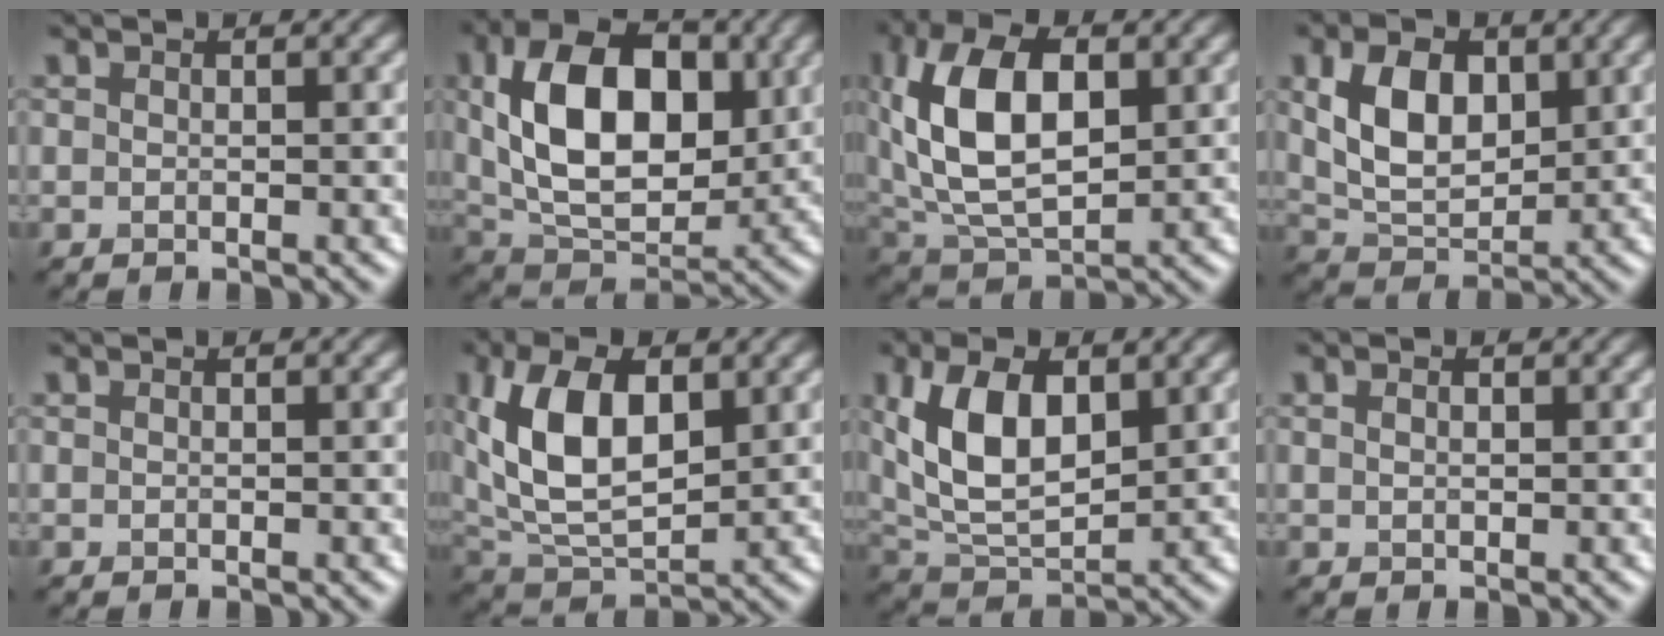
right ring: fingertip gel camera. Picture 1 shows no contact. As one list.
[{"total": 12.0, "force": [2.1, 7.4, 9.3], "torque": [-0.154, 0.006, 0.034]}, {"total": 11.4, "force": [2.2, 6.5, 9.1], "torque": [-0.187, 0.012, 0.037]}, {"total": 7.0, "force": [1.8, 4.3, 5.2], "torque": [-0.103, 0.001, 0.036]}, {"total": 0.0}, {"total": 10.2, "force": [2.5, 5.6, 8.2], "torque": [-0.174, 0.006, 0.041]}, {"total": 9.0, "force": [2.4, 4.8, 7.2], "torque": [-0.153, 0.004, 0.043]}, {"total": 0.8, "force": [0.3, 0.4, 0.6], "torque": [-0.010, 0.000, 0.007]}]